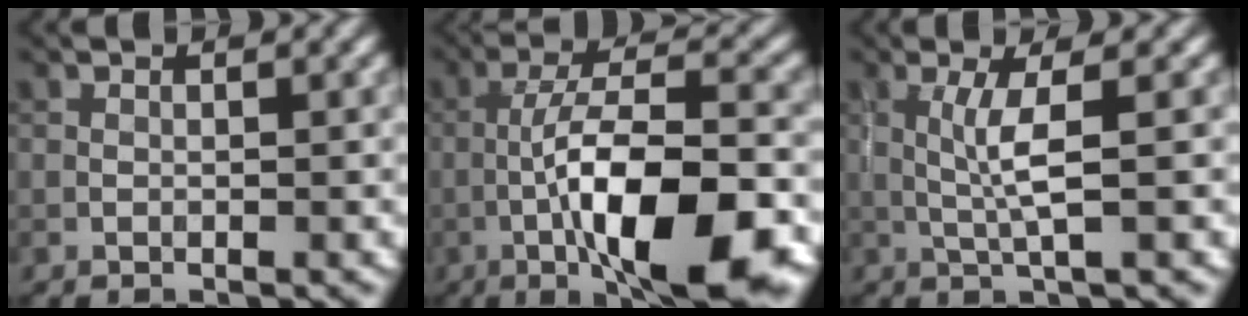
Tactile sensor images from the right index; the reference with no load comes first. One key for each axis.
{"total": 12.0, "fx": -4.7, "fy": 3.2, "fz": 10.6, "tx": -0.177, "ty": 0.006, "tz": -0.079}
{"total": 2.9, "fx": 0.2, "fy": 0.1, "fz": 2.8, "tx": -0.064, "ty": 0.002, "tz": 0.006}